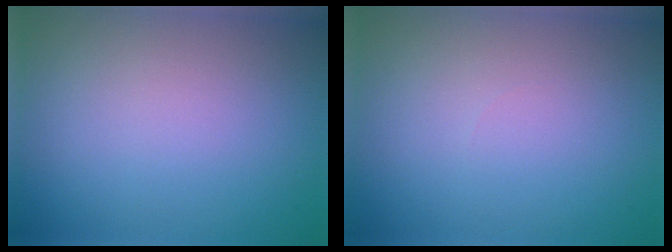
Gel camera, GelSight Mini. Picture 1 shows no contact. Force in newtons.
{"total": 0.0}